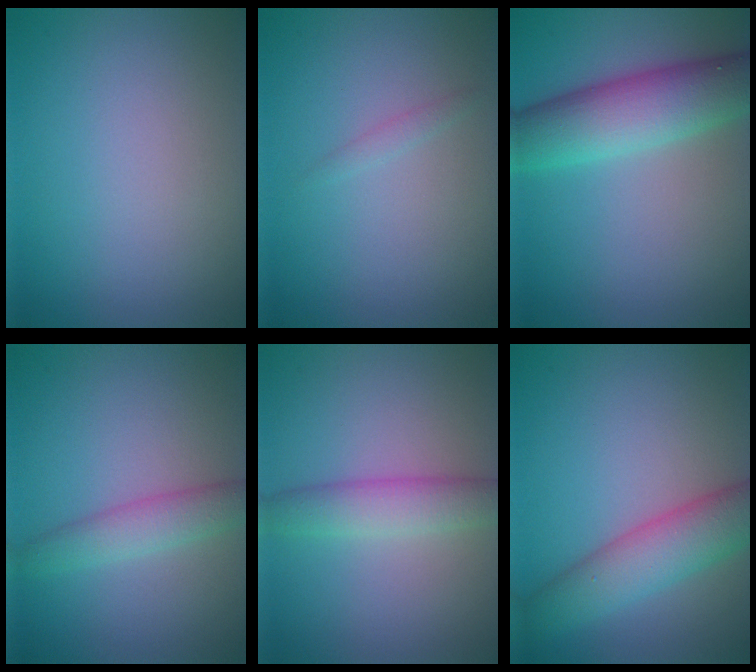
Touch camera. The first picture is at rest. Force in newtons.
{"total": 0.7, "press": 0.7, "slide": 0.0}
{"total": 6.9, "press": 6.9, "slide": 0.1}
{"total": 2.7, "press": 2.7, "slide": 0.0}
{"total": 3.2, "press": 3.2, "slide": 0.2}
{"total": 5.5, "press": 5.5, "slide": 0.3}